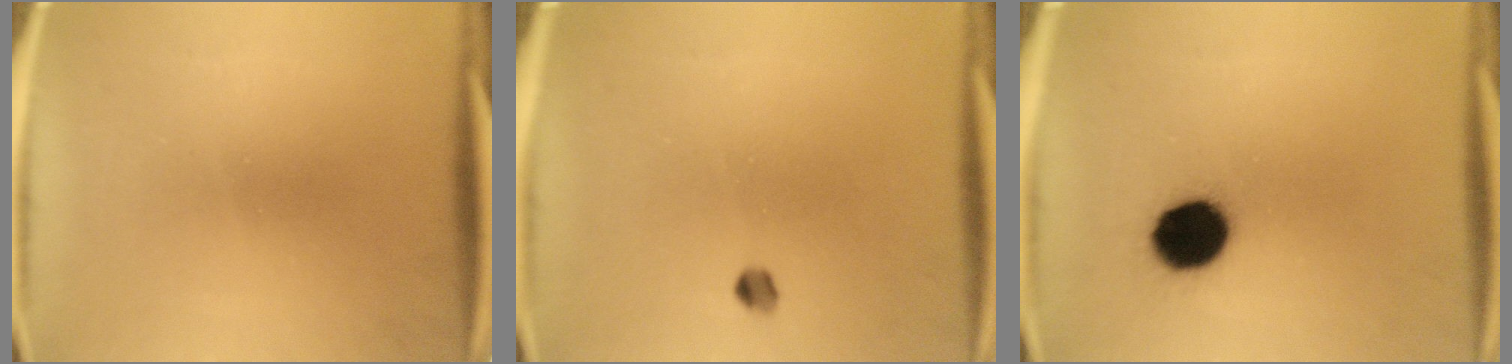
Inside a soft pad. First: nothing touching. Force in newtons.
{"total": 1.7}
{"total": 11.0}